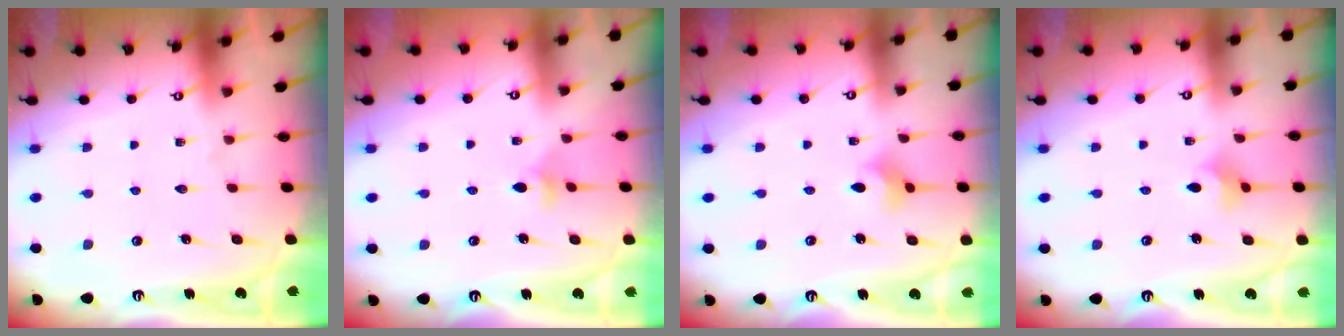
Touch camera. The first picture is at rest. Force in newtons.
{"total": 3.6, "press": 3.6, "slide": 0.7}
{"total": 4.7, "press": 4.6, "slide": 0.9}
{"total": 3.8, "press": 3.7, "slide": 0.8}